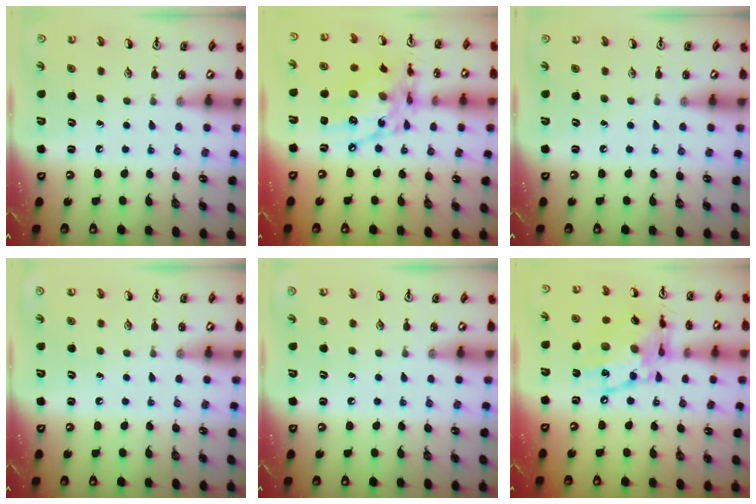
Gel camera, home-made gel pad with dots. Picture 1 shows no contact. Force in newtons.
{"total": 14.9, "press": 14.9, "slide": 0.8}
{"total": 0.0}
{"total": 0.0}
{"total": 0.0}
{"total": 16.4, "press": 16.3, "slide": 1.5}